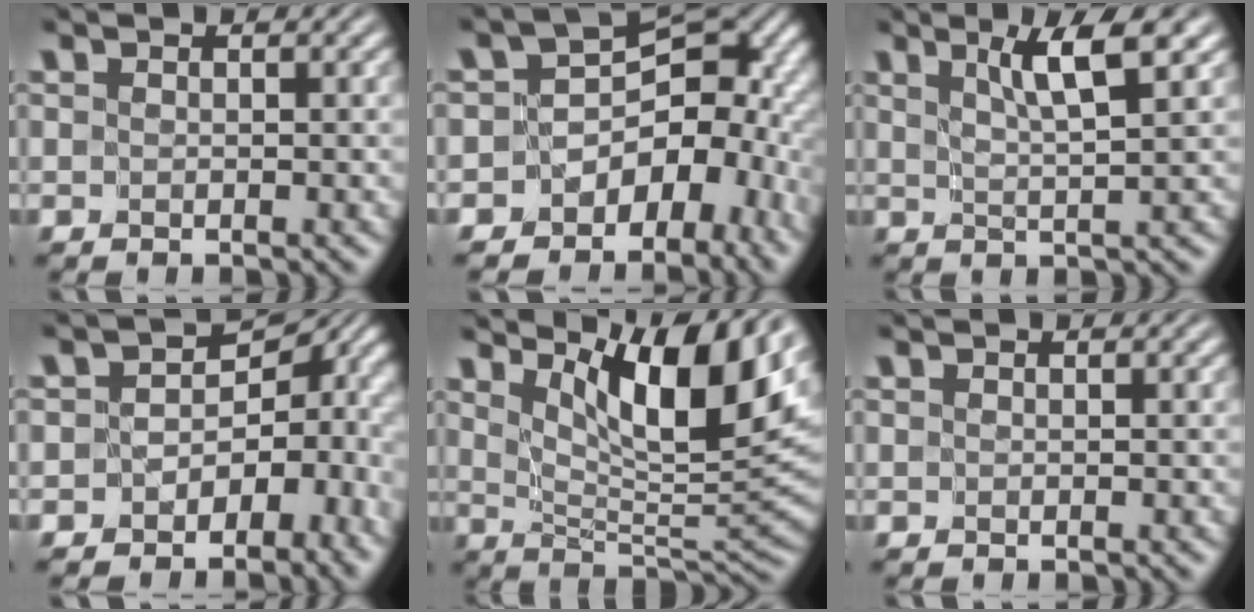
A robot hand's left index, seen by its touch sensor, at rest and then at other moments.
{"total": 10.2, "force": [-4.9, 7.1, 5.4], "torque": [-0.027, 0.021, -0.080]}
{"total": 4.1, "force": [2.1, 0.4, 3.5], "torque": [-0.049, 0.001, 0.037]}
{"total": 9.8, "force": [-3.6, 7.4, 5.4], "torque": [-0.011, 0.000, -0.050]}
{"total": 10.3, "force": [5.3, 2.6, 8.4], "torque": [-0.131, -0.001, 0.092]}
{"total": 0.0}